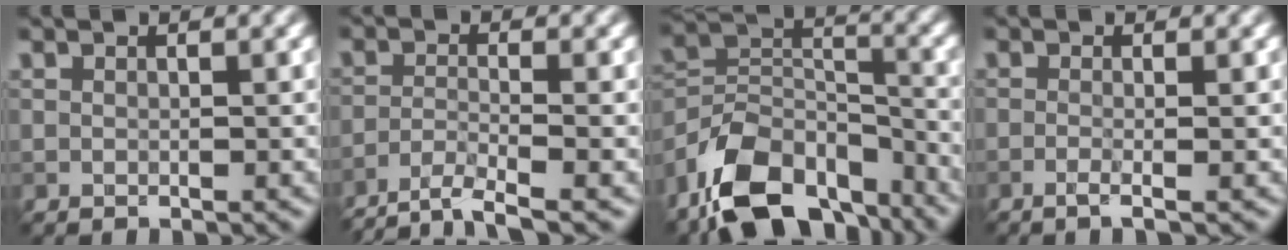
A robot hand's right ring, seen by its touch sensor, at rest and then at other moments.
{"total": 4.4, "force": [-3.4, 0.7, 2.6], "torque": [-0.044, -0.006, -0.073]}
{"total": 12.7, "force": [-8.3, 7.0, 6.6], "torque": [-0.129, 0.008, -0.156]}
{"total": 1.6, "force": [-0.5, 0.5, 1.4], "torque": [-0.019, -0.004, -0.016]}